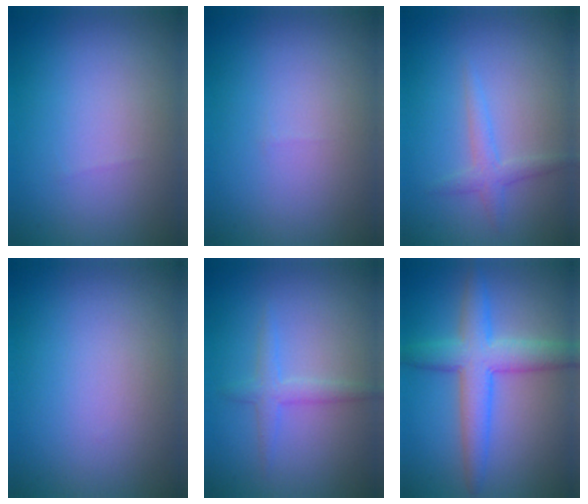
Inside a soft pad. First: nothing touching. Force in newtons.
{"total": 0.0}
{"total": 1.8, "press": 1.8, "slide": 0.1}
{"total": 0.0}
{"total": 1.9, "press": 1.9, "slide": 0.2}
{"total": 5.5, "press": 5.5, "slide": 0.1}